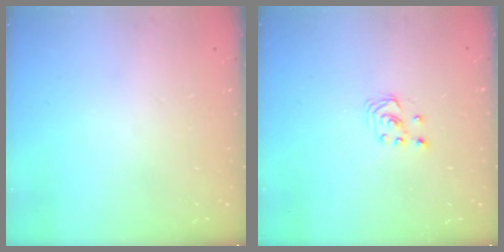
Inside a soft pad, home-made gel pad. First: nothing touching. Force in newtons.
{"total": 1.9, "press": 1.9, "slide": 0.2}